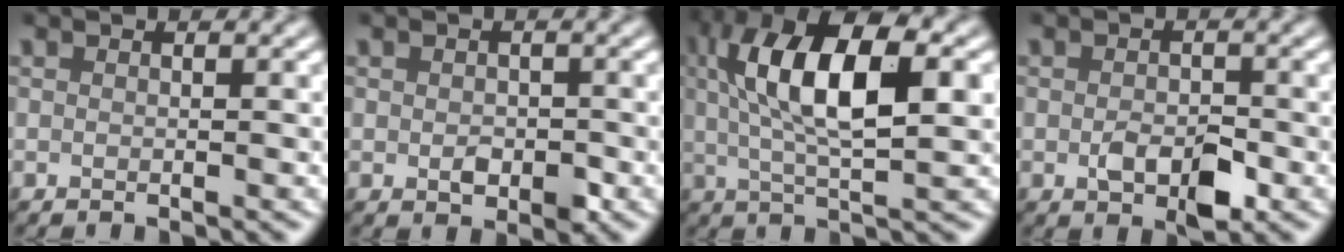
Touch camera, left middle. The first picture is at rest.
{"total": 1.9, "force": [-0.4, 1.5, 1.2], "torque": [-0.017, -0.005, -0.010]}
{"total": 10.2, "force": [2.2, 4.0, 9.1], "torque": [-0.159, 0.013, 0.034]}
{"total": 3.0, "force": [-1.0, 1.7, 2.3], "torque": [-0.038, -0.004, -0.015]}